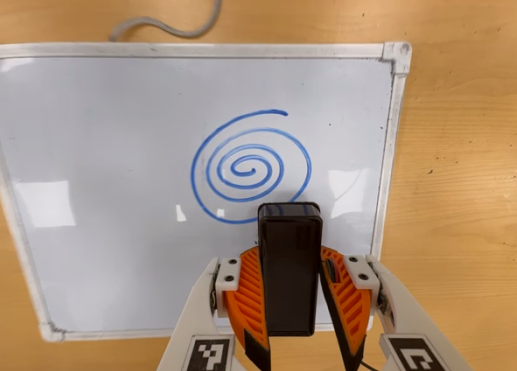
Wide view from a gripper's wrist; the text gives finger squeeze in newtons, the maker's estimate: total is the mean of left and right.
{"total": 6.9, "left": 5.9, "right": 7.8}